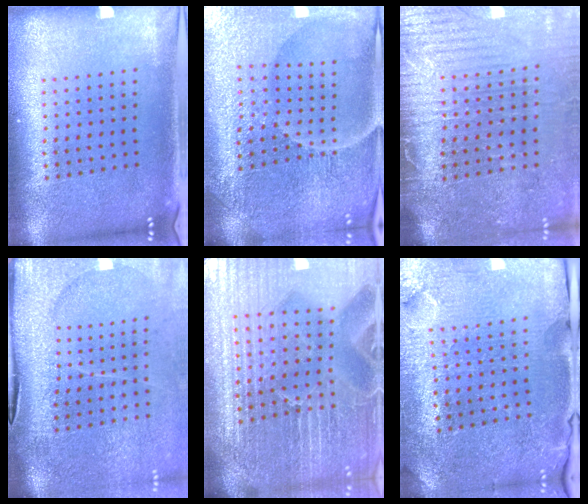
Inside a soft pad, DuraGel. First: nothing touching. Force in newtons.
{"total": 4.9, "press": 4.7, "slide": 1.3}
{"total": 4.0, "press": 3.5, "slide": 1.8}
{"total": 4.7, "press": 3.8, "slide": 2.7}
{"total": 6.7, "press": 5.9, "slide": 3.3}
{"total": 3.8, "press": 3.7, "slide": 0.8}